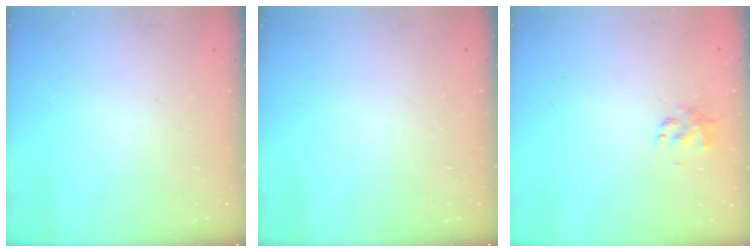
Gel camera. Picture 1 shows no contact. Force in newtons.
{"total": 0.0}
{"total": 1.7, "press": 1.6, "slide": 0.5}